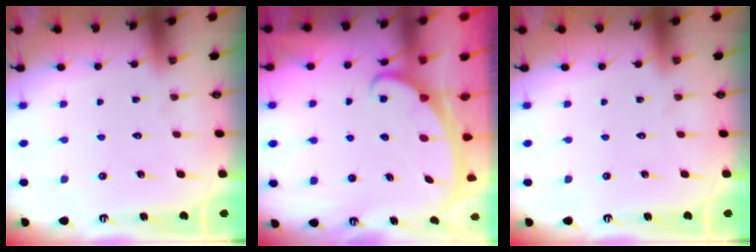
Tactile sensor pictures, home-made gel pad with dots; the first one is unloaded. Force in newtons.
{"total": 2.3, "press": 2.2, "slide": 0.3}
{"total": 0.0}